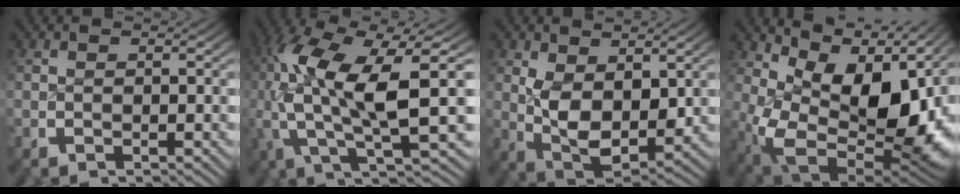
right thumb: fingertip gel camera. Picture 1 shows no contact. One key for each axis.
{"total": 12.4, "fx": 0.8, "fy": 5.5, "fz": 11.1, "tx": -0.231, "ty": -0.022, "tz": 0.022}
{"total": 7.5, "fx": -0.3, "fy": 5.1, "fz": 5.5, "tx": -0.138, "ty": -0.048, "tz": 0.018}
{"total": 19.5, "fx": -0.3, "fy": 12.1, "fz": 15.3, "tx": -0.263, "ty": -0.062, "tz": 0.029}